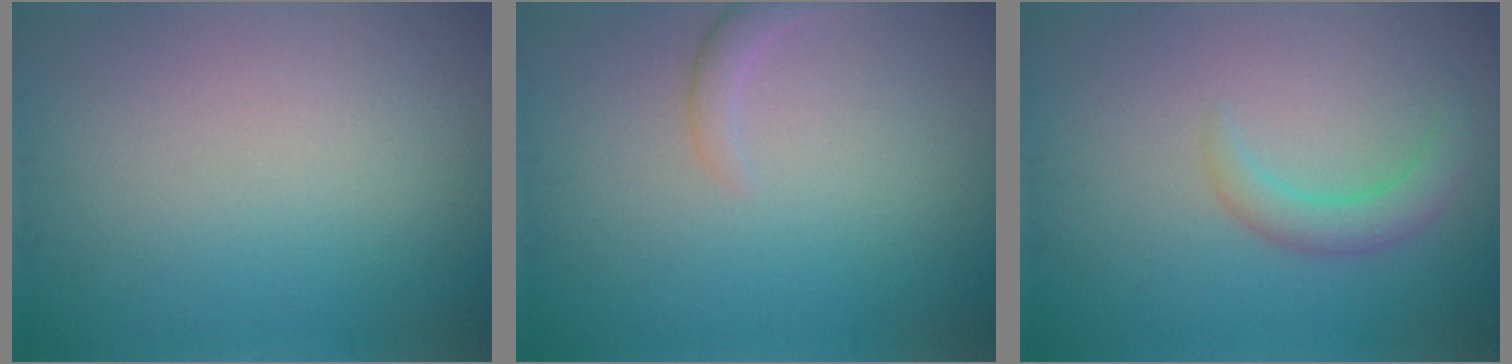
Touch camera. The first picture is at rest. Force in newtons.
{"total": 1.4, "press": 1.4, "slide": 0.1}
{"total": 2.4, "press": 2.4, "slide": 0.3}